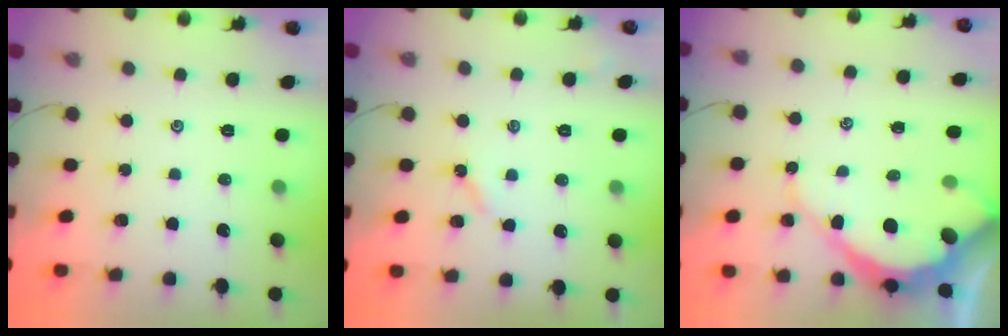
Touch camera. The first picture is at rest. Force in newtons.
{"total": 2.8, "press": 2.8, "slide": 0.5}
{"total": 9.8, "press": 9.8, "slide": 0.9}